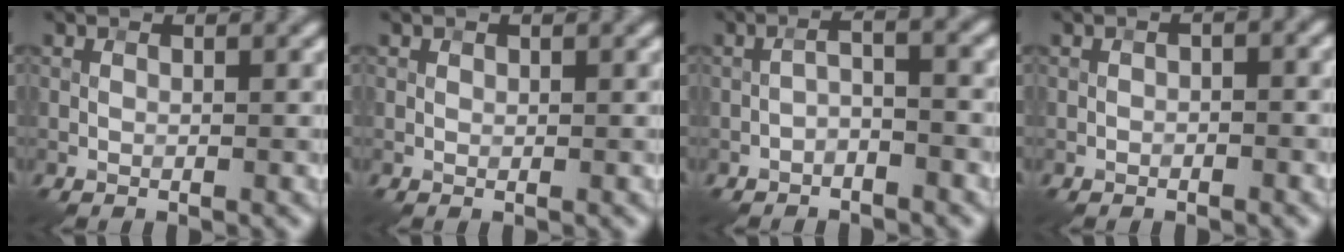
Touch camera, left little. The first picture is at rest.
{"total": 0.0}
{"total": 2.0, "force": [-1.3, 0.4, 1.5], "torque": [-0.030, 0.009, -0.030]}
{"total": 1.0, "force": [-0.5, 0.5, 0.7], "torque": [-0.010, 0.003, -0.007]}